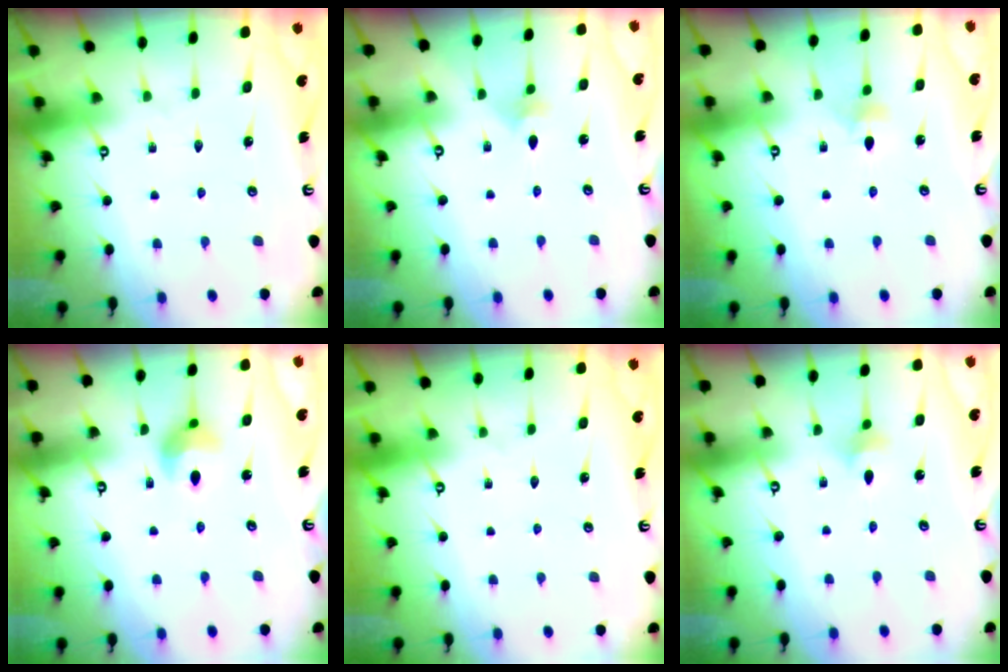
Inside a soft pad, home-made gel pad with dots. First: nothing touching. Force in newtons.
{"total": 2.5, "press": 2.4, "slide": 0.6}
{"total": 5.2, "press": 5.1, "slide": 0.8}
{"total": 8.5, "press": 8.5, "slide": 0.5}
{"total": 0.0}
{"total": 3.2, "press": 3.1, "slide": 0.7}